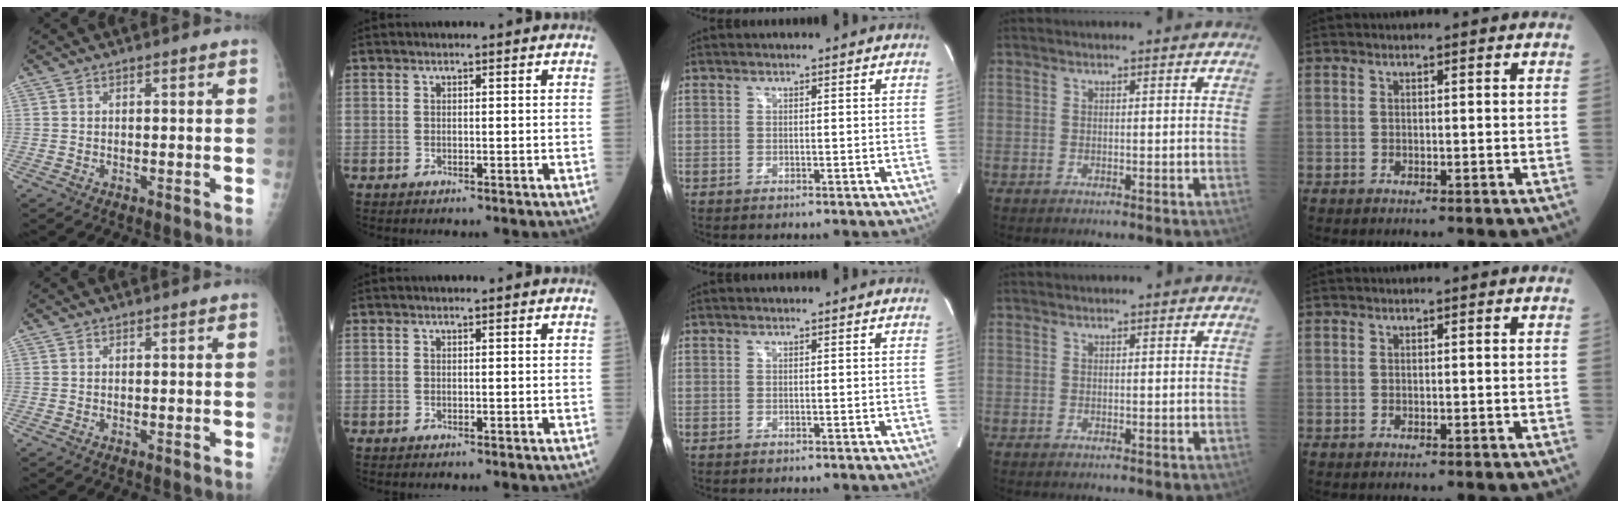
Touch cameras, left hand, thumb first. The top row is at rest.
{}